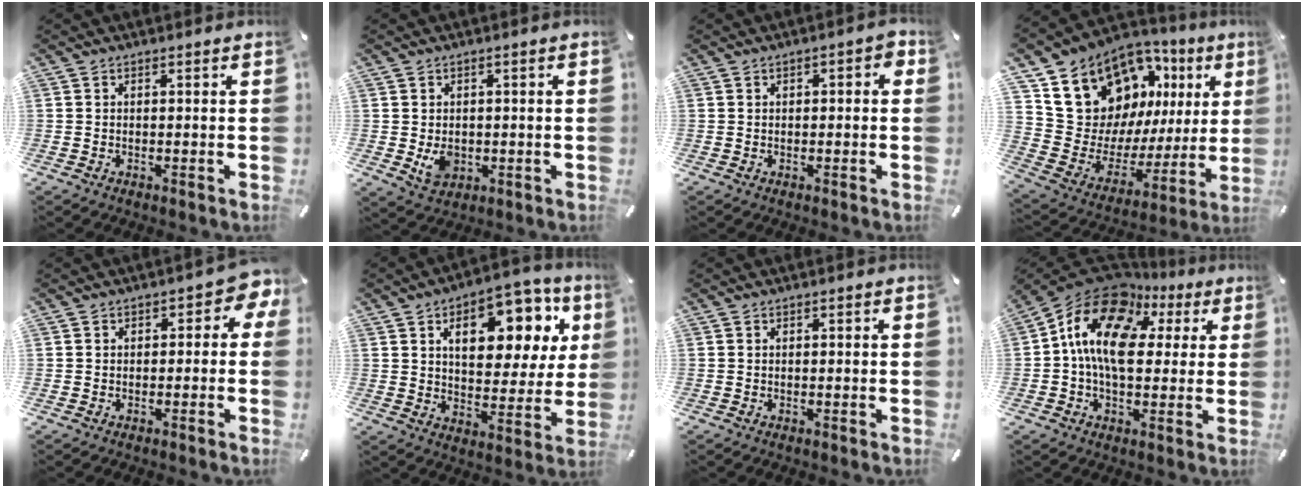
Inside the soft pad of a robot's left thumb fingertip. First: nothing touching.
{"total": 4.9, "force": [-0.5, 4.1, 2.8], "torque": [-0.028, -0.003, -0.008]}
{"total": 2.1, "force": [-0.1, 1.3, 1.6], "torque": [-0.020, 0.006, -0.006]}
{"total": 16.8, "force": [11.3, 11.1, 5.5], "torque": [-0.091, -0.096, 0.217]}
{"total": 4.0, "force": [0.6, 2.8, 2.8], "torque": [-0.033, 0.002, 0.004]}
{"total": 16.9, "force": [7.6, 9.5, 11.7], "torque": [-0.164, -0.030, 0.122]}
{"total": 0.0}
{"total": 14.7, "force": [2.5, 9.8, 10.6], "torque": [-0.209, -0.011, 0.040]}